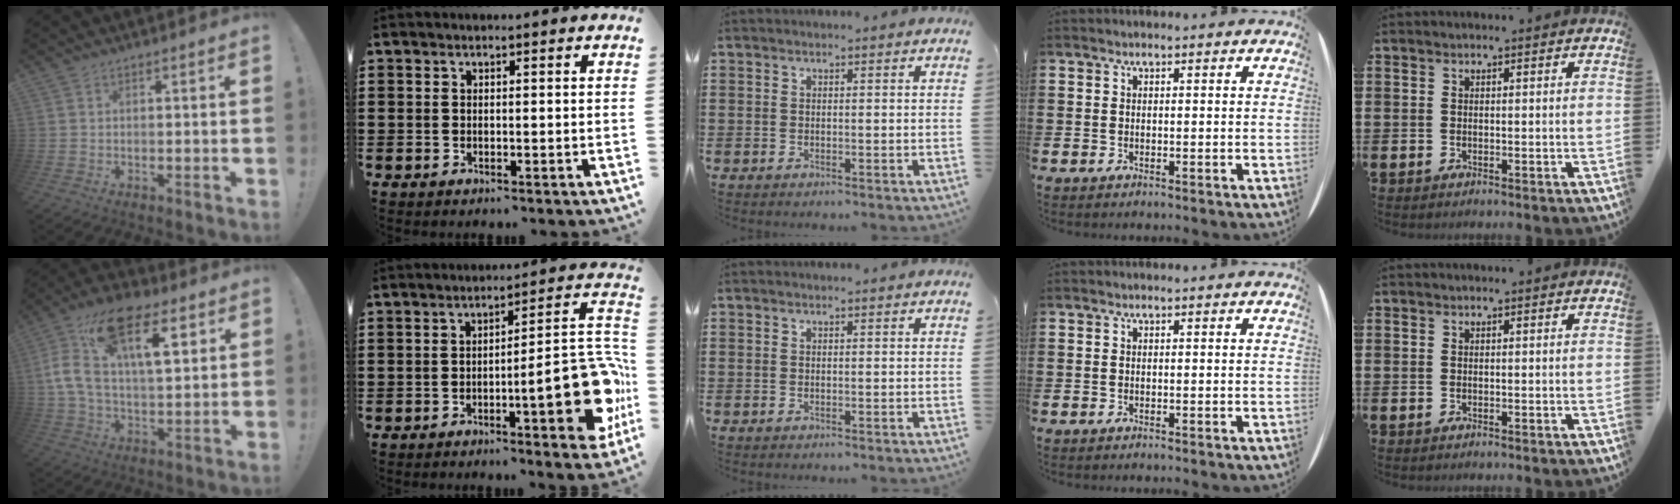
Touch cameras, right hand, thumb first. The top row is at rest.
{"thumb": {"total": 20.7, "force": [8.4, 10.2, 15.9], "torque": [-0.292, -0.031, 0.133]}, "index": {"total": 14.6, "force": [-4.1, 3.7, 13.6], "torque": [-0.182, -0.009, -0.062]}}